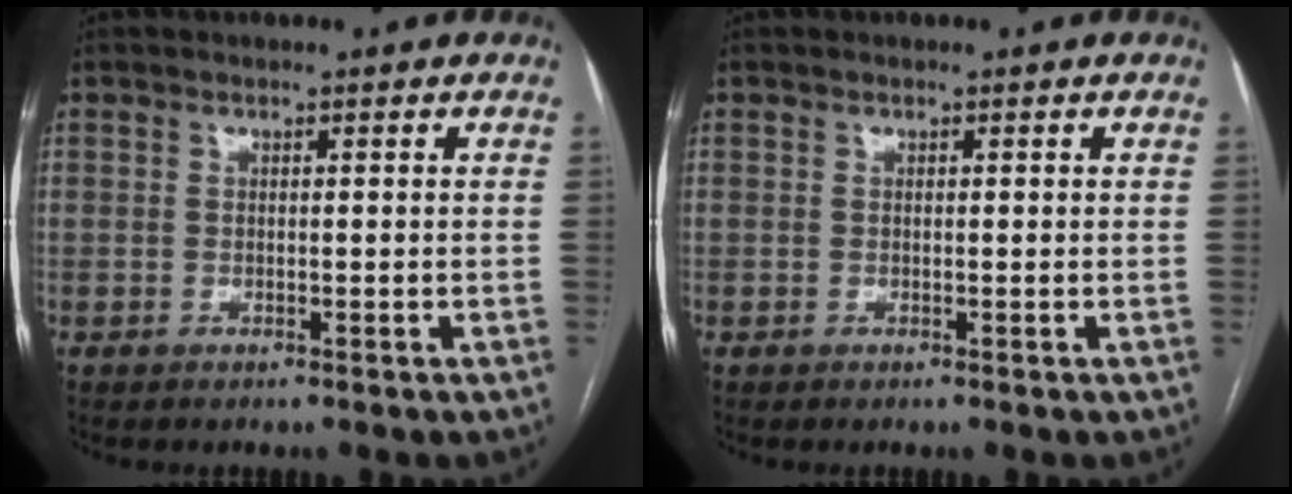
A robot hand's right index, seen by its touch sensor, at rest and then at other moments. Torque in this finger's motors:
{"motor_torque": [-0.28, 0.17, 0.04, 0.01]}